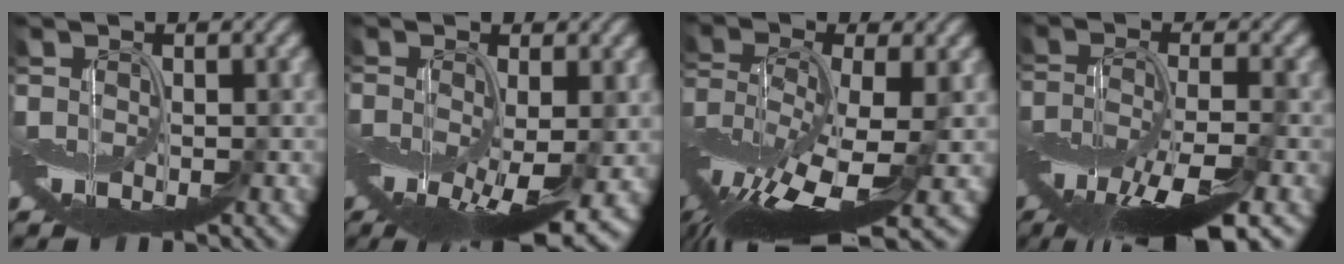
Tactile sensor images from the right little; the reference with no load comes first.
{"total": 8.9, "force": [-2.9, 3.4, 7.8], "torque": [-0.141, -0.034, -0.030]}
{"total": 12.5, "force": [-5.5, 3.9, 10.6], "torque": [-0.227, 0.002, -0.092]}
{"total": 9.2, "force": [-5.3, 2.4, 7.1], "torque": [-0.135, -0.015, -0.102]}